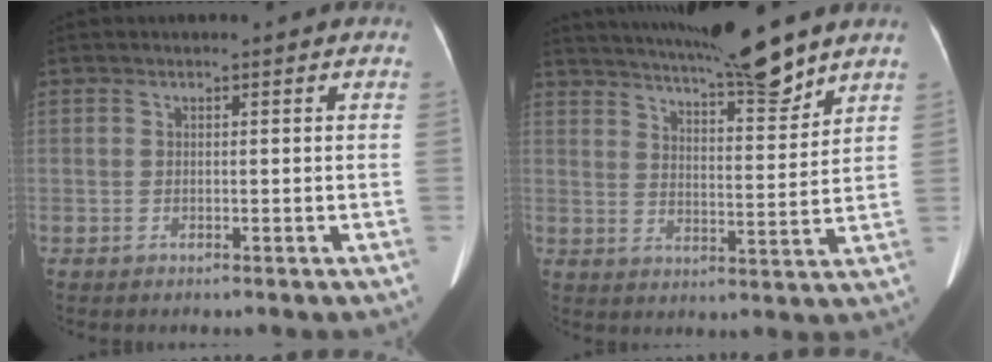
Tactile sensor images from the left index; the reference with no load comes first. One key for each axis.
{"total": 13.0, "fx": 11.3, "fy": 0.3, "fz": 6.3, "tx": -0.102, "ty": -0.003, "tz": 0.172}